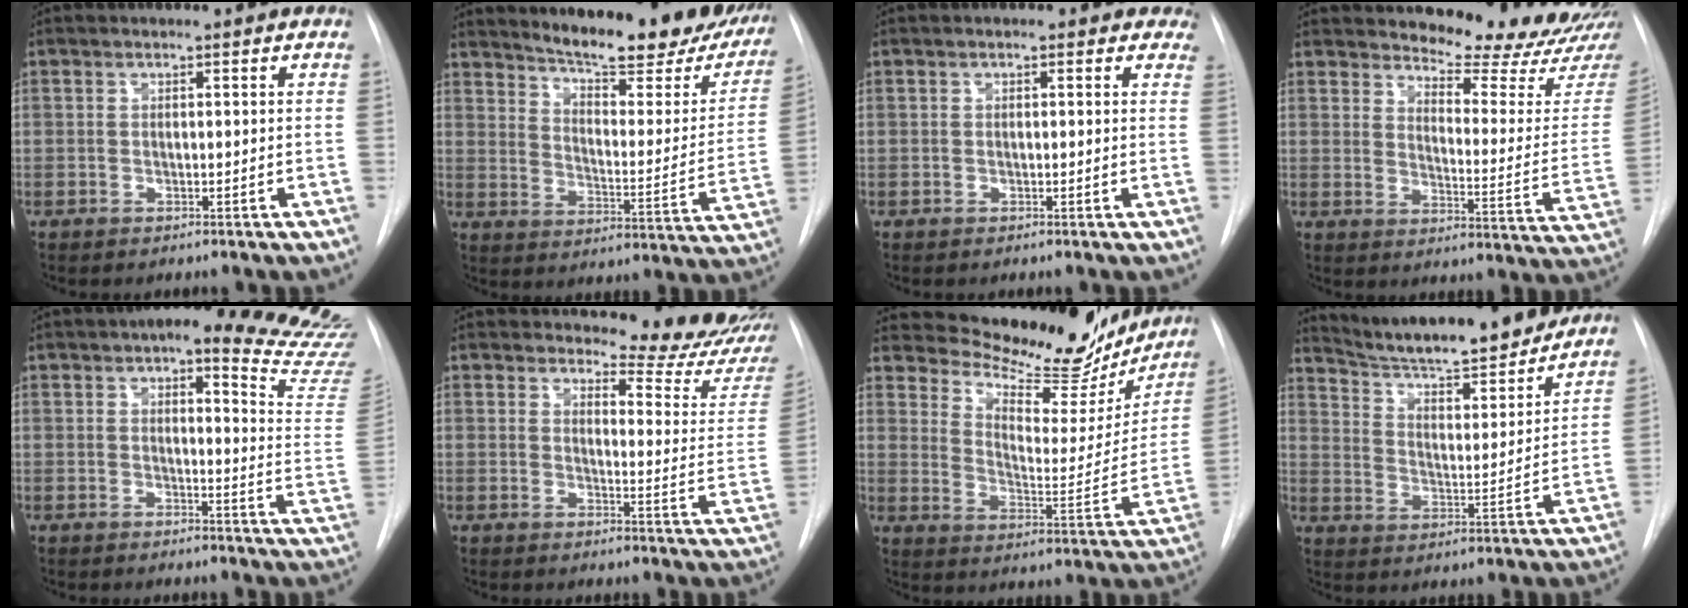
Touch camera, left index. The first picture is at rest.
{"total": 24.8, "force": [20.9, 5.2, 12.2], "torque": [-0.167, -0.058, 0.260]}
{"total": 3.7, "force": [2.8, 2.0, 1.3], "torque": [0.007, 0.002, 0.017]}
{"total": 16.5, "force": [15.9, 0.7, 4.3], "torque": [-0.050, -0.111, 0.189]}
{"total": 22.5, "force": [19.3, 3.1, 11.1], "torque": [-0.121, -0.085, 0.203]}
{"total": 14.9, "force": [14.5, 0.7, 3.1], "torque": [-0.024, -0.117, 0.152]}
{"total": 22.1, "force": [19.5, 6.7, 7.8], "torque": [-0.107, -0.035, 0.259]}
{"total": 20.6, "force": [18.6, 2.6, 8.3], "torque": [-0.133, -0.016, 0.272]}